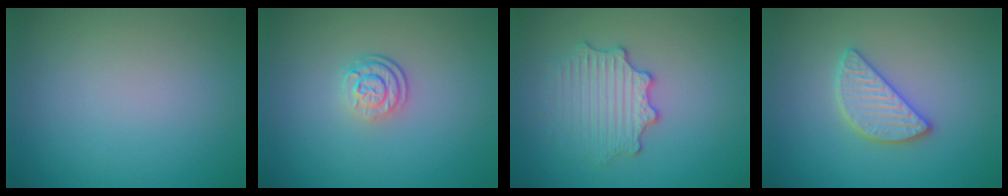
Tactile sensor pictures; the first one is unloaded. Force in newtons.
{"total": 2.5, "press": 1.9, "slide": 1.6}
{"total": 2.9, "press": 2.8, "slide": 0.9}
{"total": 2.9, "press": 2.9, "slide": 0.3}